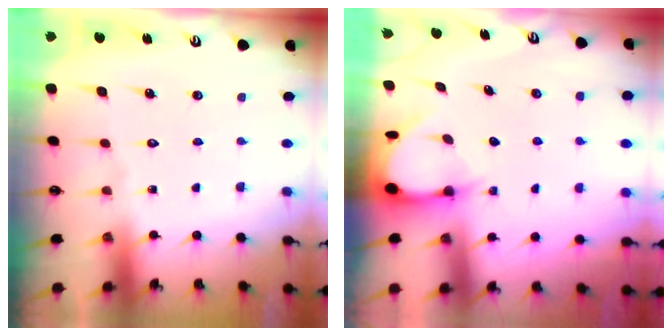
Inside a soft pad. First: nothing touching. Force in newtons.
{"total": 3.3, "press": 3.3, "slide": 0.4}